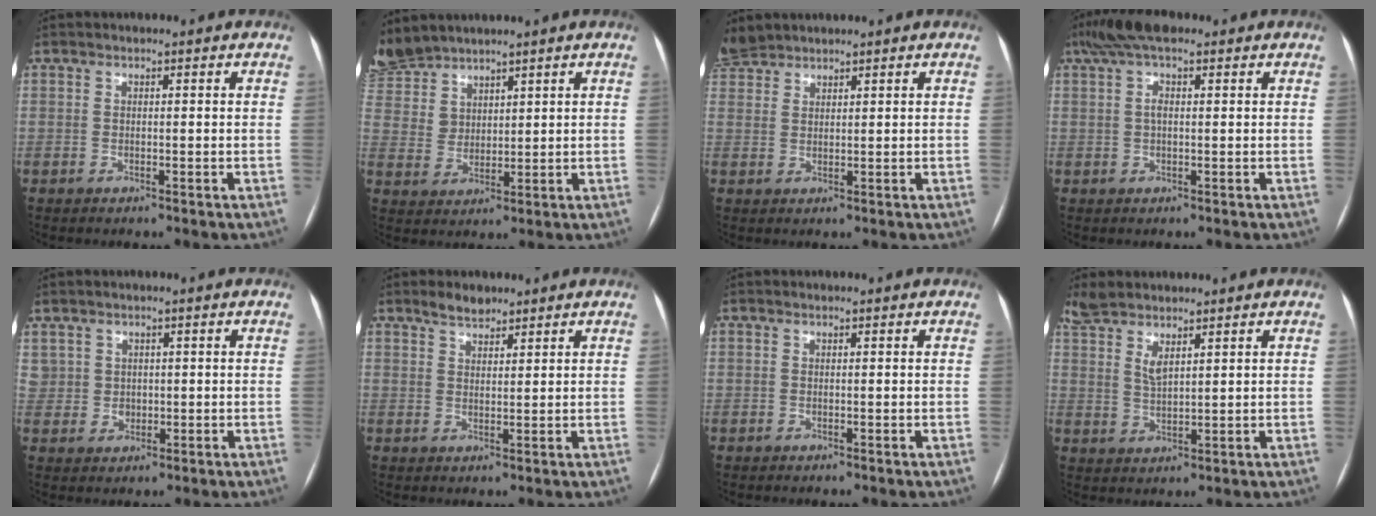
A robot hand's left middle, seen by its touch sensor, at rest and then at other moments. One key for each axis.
{"total": 9.1, "fx": 8.0, "fy": 4.1, "fz": 1.4, "tx": -0.050, "ty": 0.004, "tz": 0.179}
{"total": 3.7, "fx": 3.7, "fy": 0.8, "fz": 0.0, "tx": -0.013, "ty": 0.016, "tz": 0.077}
{"total": 6.2, "fx": 3.5, "fy": 2.1, "fz": 4.8, "tx": -0.109, "ty": 0.037, "tz": 0.060}
{"total": 3.8, "fx": 1.1, "fy": 3.6, "fz": 0.5, "tx": -0.014, "ty": 0.004, "tz": 0.034}
{"total": 3.1, "fx": 2.6, "fy": 1.2, "fz": 1.1, "tx": -0.022, "ty": 0.005, "tz": 0.045}
{"total": 0.0}
{"total": 5.7, "fx": 4.4, "fy": 1.4, "fz": 3.5, "tx": -0.084, "ty": 0.005, "tz": 0.091}